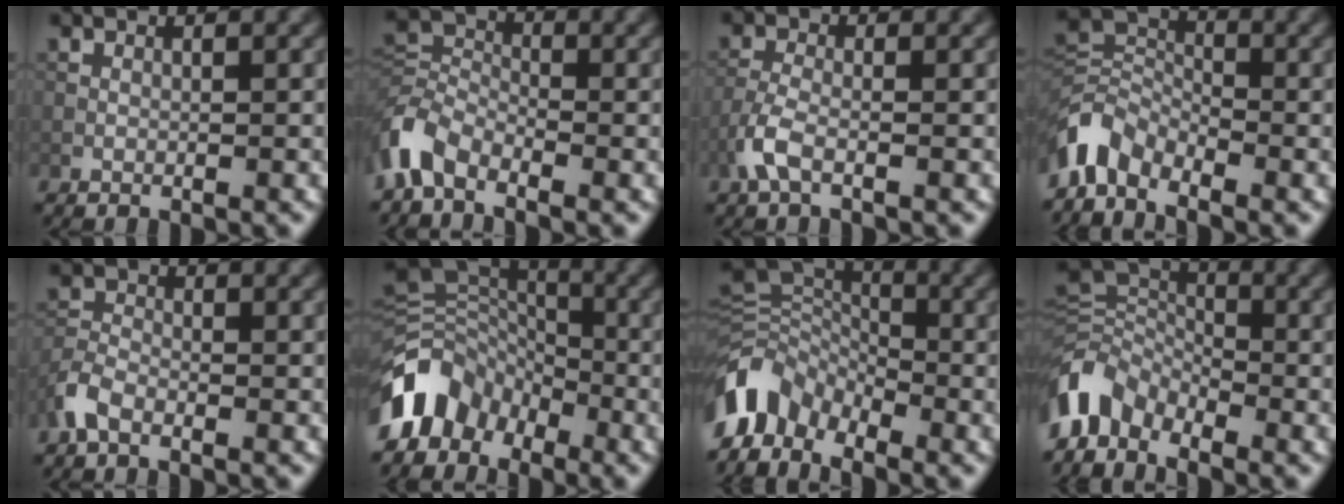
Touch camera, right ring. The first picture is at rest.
{"total": 5.0, "force": [-3.4, 2.6, 2.5], "torque": [-0.053, 0.000, -0.087]}
{"total": 2.6, "force": [-1.5, 1.0, 1.9], "torque": [-0.051, 0.001, -0.039]}
{"total": 4.8, "force": [-3.5, 2.6, 1.9], "torque": [-0.039, -0.001, -0.085]}
{"total": 2.7, "force": [-1.8, 1.3, 1.5], "torque": [-0.034, 0.004, -0.048]}
{"total": 7.9, "force": [-4.6, 5.4, 3.5], "torque": [-0.060, 0.001, -0.100]}
{"total": 6.3, "force": [-4.4, 3.6, 2.7], "torque": [-0.051, -0.006, -0.094]}
{"total": 5.7, "force": [-4.0, 3.3, 2.3], "torque": [-0.041, -0.003, -0.091]}